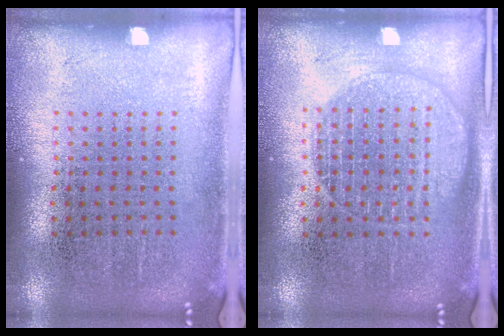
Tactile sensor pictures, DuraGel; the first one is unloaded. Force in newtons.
{"total": 1.4, "press": 1.4, "slide": 0.2}